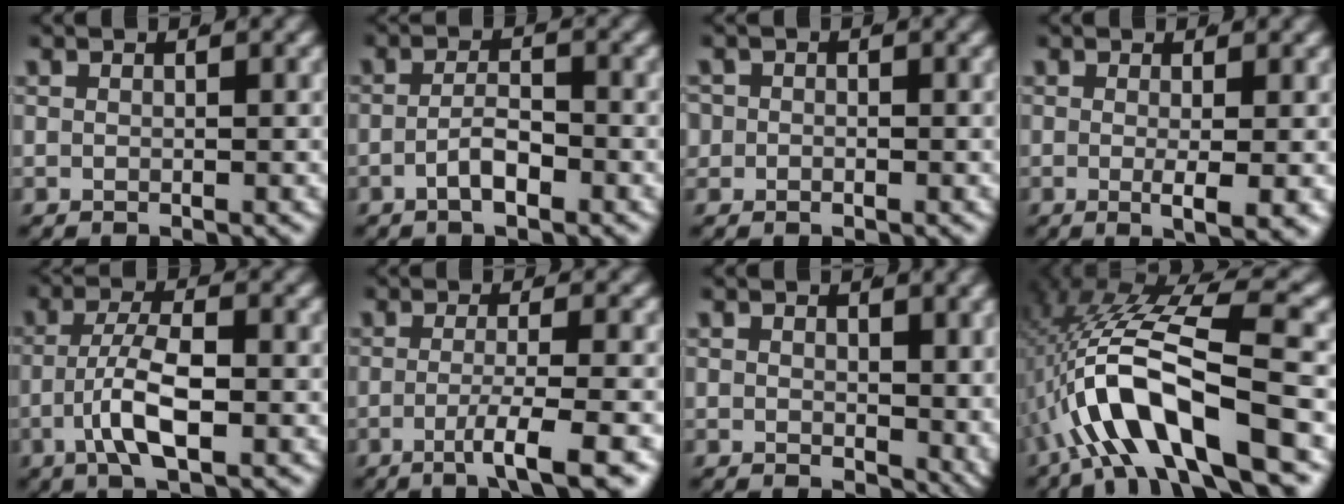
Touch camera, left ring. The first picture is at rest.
{"total": 2.6, "force": [-1.8, 0.5, 1.7], "torque": [-0.029, -0.011, -0.029]}
{"total": 0.9, "force": [-0.3, 0.9, 0.2], "torque": [-0.006, -0.009, -0.002]}
{"total": 3.3, "force": [-0.7, 0.3, 3.2], "torque": [-0.049, -0.017, -0.004]}
{"total": 4.8, "force": [-1.7, 1.5, 4.2], "torque": [-0.084, -0.016, -0.019]}
{"total": 5.2, "force": [-3.1, -0.2, 4.1], "torque": [-0.068, -0.017, -0.042]}
{"total": 1.9, "force": [0.7, 0.7, 1.6], "torque": [-0.016, -0.015, 0.021]}
{"total": 9.4, "force": [-1.2, 3.5, 8.7], "torque": [-0.184, 0.000, -0.012]}